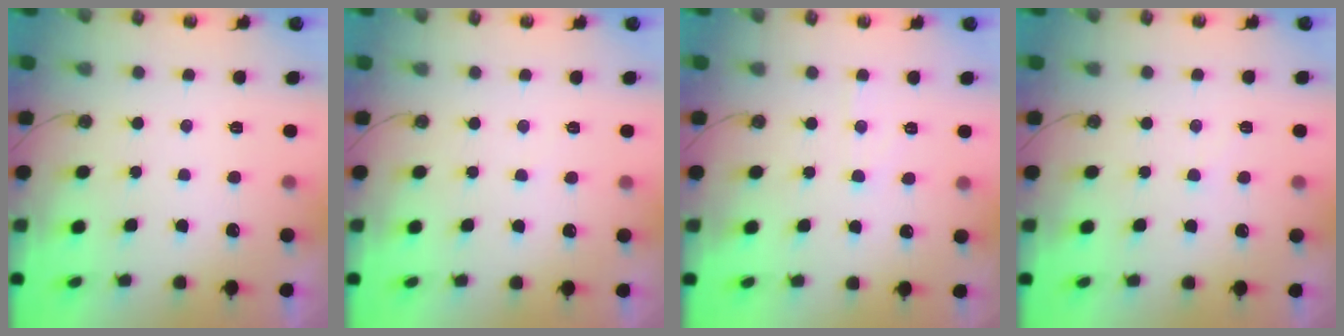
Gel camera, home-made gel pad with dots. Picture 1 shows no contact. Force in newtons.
{"total": 2.7, "press": 2.6, "slide": 0.4}
{"total": 4.7, "press": 4.6, "slide": 0.7}
{"total": 2.4, "press": 2.4, "slide": 0.4}